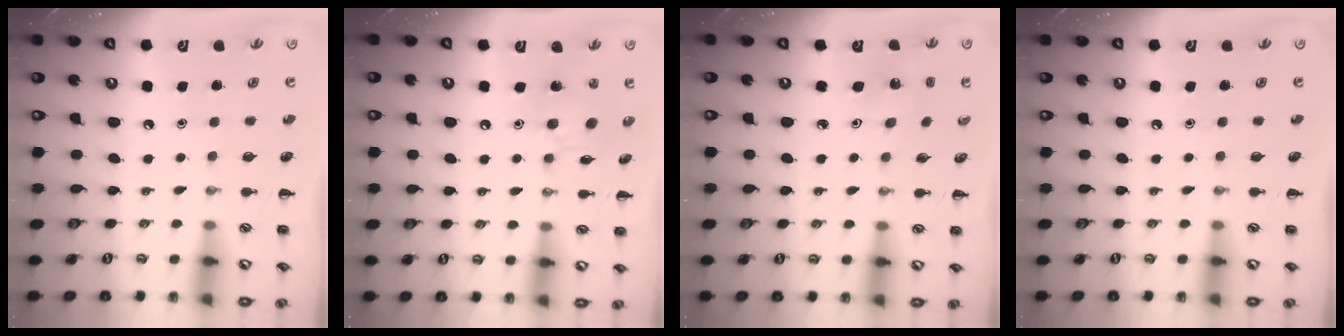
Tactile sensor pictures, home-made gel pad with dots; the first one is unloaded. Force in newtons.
{"total": 6.9, "press": 6.9, "slide": 0.5}
{"total": 3.0, "press": 2.8, "slide": 1.0}
{"total": 0.0}